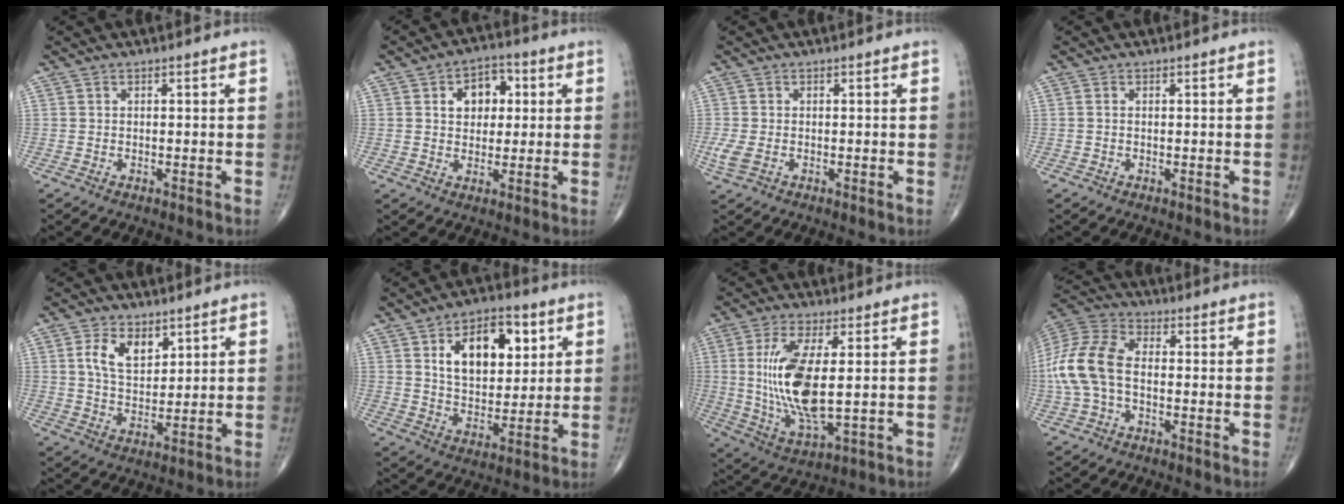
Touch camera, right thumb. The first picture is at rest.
{"total": 7.9, "force": [1.9, 5.7, 5.1], "torque": [-0.041, 0.008, 0.024]}
{"total": 2.9, "force": [-0.6, 1.8, 2.1], "torque": [-0.063, -0.002, -0.012]}
{"total": 0.0}
{"total": 7.8, "force": [3.5, 4.6, 5.2], "torque": [-0.077, -0.020, 0.068]}
{"total": 15.2, "force": [5.4, 9.0, 11.0], "torque": [-0.129, -0.017, 0.094]}
{"total": 14.9, "force": [1.4, 5.3, 13.8], "torque": [-0.289, -0.023, 0.037]}
{"total": 13.6, "force": [-1.3, 8.2, 10.8], "torque": [-0.243, 0.033, -0.028]}